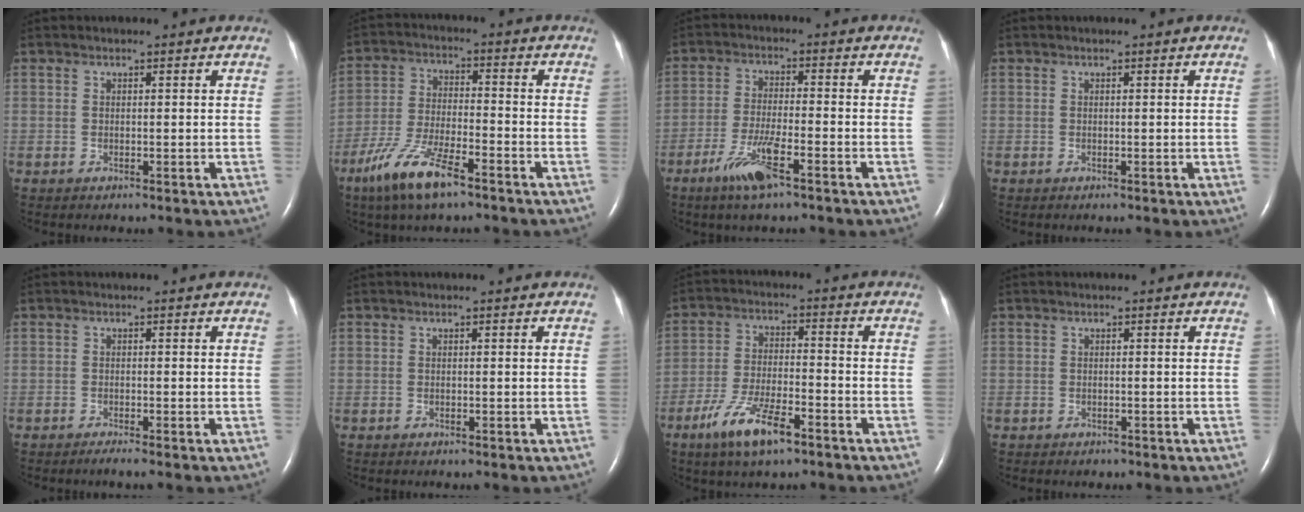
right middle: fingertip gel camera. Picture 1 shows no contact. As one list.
[{"total": 10.2, "force": [-6.7, 2.1, 7.4], "torque": [-0.158, -0.016, -0.124]}, {"total": 7.0, "force": [-4.2, 0.7, 5.5], "torque": [-0.120, -0.011, -0.078]}, {"total": 0.5, "force": [0.0, -0.2, 0.5], "torque": [-0.008, -0.002, 0.000]}, {"total": 0.8, "force": [-0.7, -0.3, 0.4], "torque": [-0.010, -0.002, -0.014]}, {"total": 0.0}, {"total": 9.2, "force": [-5.7, 1.9, 6.9], "torque": [-0.142, -0.011, -0.101]}, {"total": 0.5, "force": [-0.4, 0.3, 0.1], "torque": [-0.009, 0.001, -0.006]}]